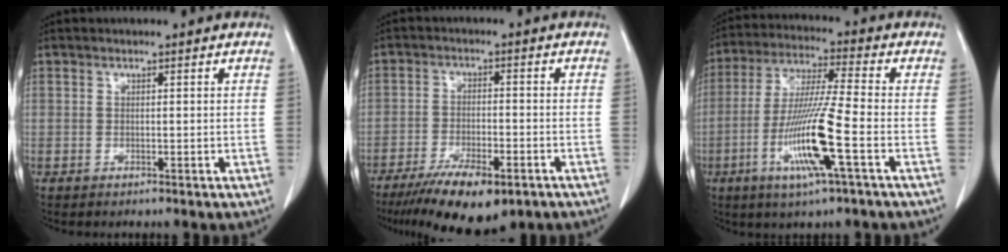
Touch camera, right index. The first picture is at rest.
{"total": 12.5, "force": [-8.3, 3.0, 8.8], "torque": [-0.145, -0.025, -0.129]}
{"total": 13.2, "force": [-4.6, -0.2, 12.4], "torque": [-0.251, -0.015, -0.091]}